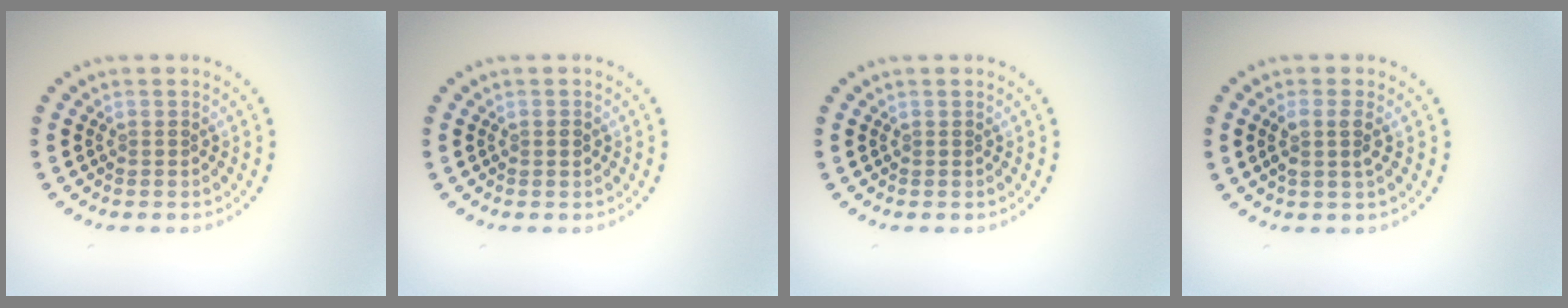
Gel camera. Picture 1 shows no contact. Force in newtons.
{"total": 0.7, "press": 0.7, "slide": 0.1}
{"total": 0.0}
{"total": 1.9, "press": 1.6, "slide": 1.0}